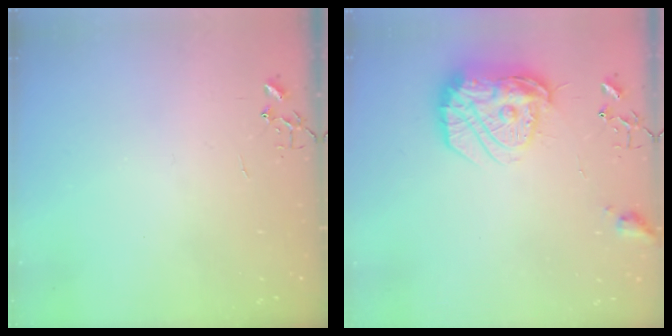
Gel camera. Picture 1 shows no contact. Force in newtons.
{"total": 18.2, "press": 18.2, "slide": 1.5}